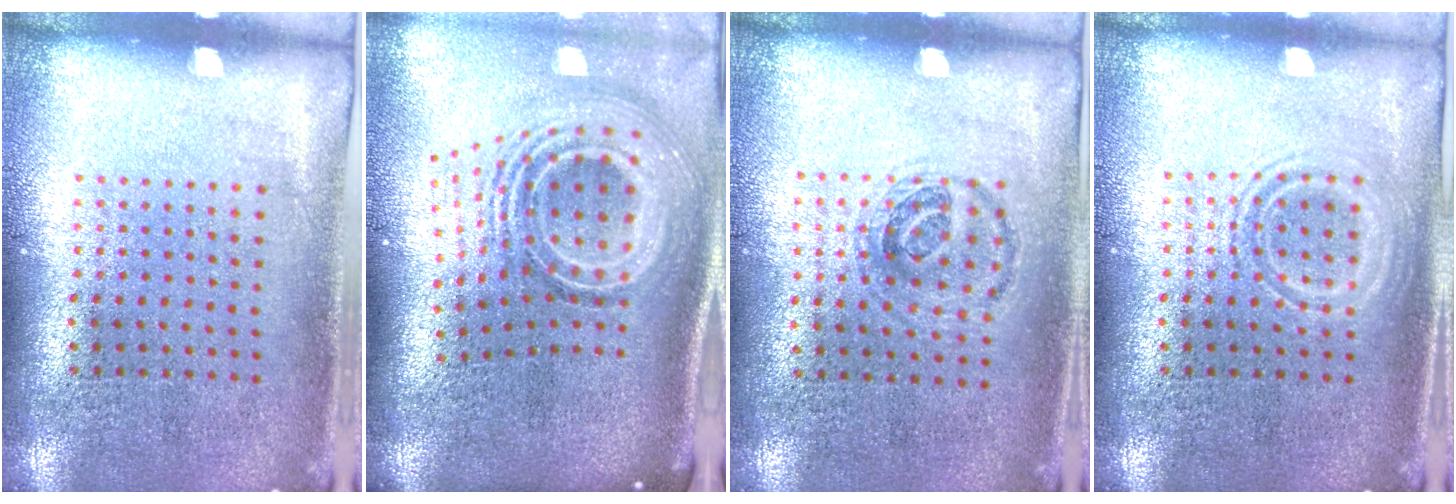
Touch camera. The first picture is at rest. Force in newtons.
{"total": 2.5, "press": 1.6, "slide": 1.9}
{"total": 1.0, "press": 0.9, "slide": 0.3}
{"total": 1.0, "press": 1.0, "slide": 0.2}